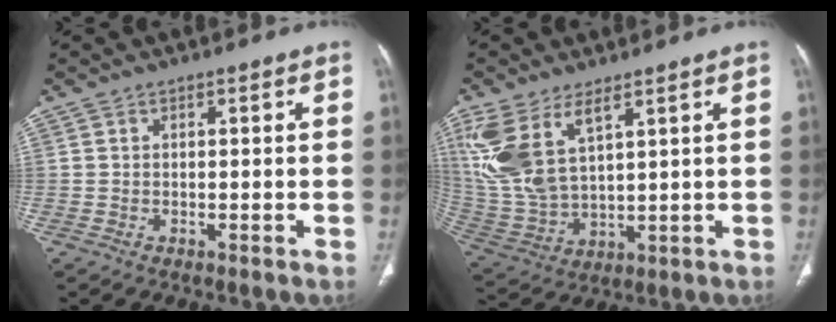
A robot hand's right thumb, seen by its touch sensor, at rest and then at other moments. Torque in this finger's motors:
{"motor_torque": [0.51, 2.04, 1.36, 1.10, 0.22]}